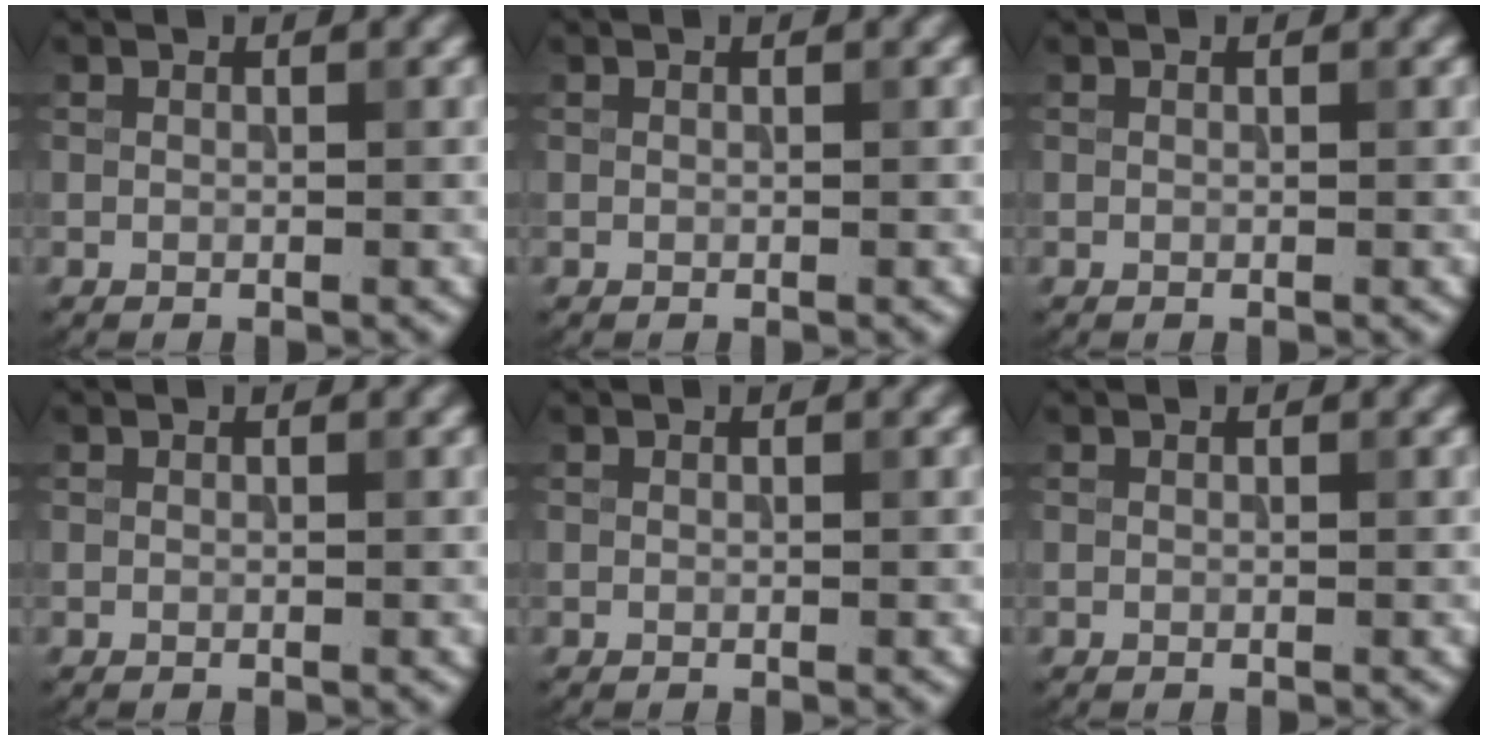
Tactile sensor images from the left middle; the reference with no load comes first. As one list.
[{"total": 0.0}, {"total": 0.0}, {"total": 0.0}, {"total": 0.0}, {"total": 0.0}]